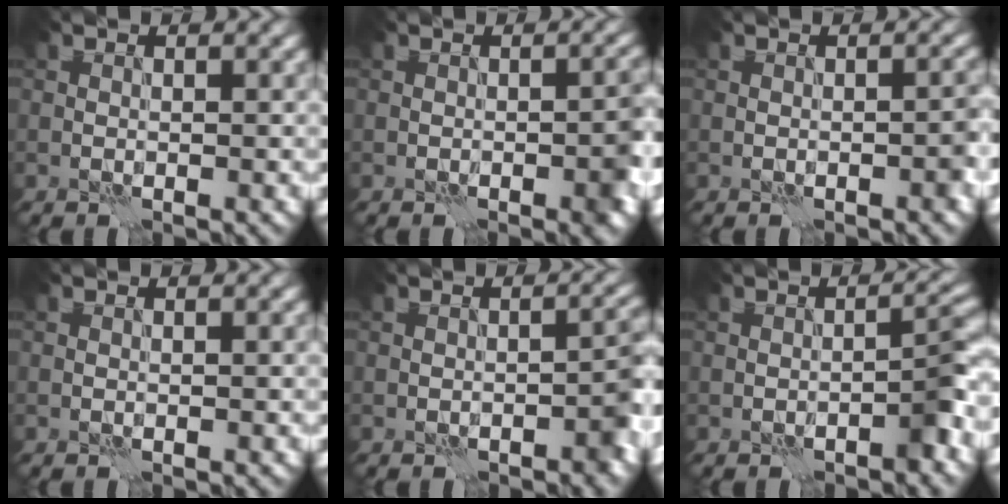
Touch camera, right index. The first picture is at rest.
{"total": 2.6, "force": [-1.1, 0.7, 2.3], "torque": [-0.030, 0.005, -0.018]}
{"total": 1.2, "force": [-0.6, 0.3, 1.1], "torque": [-0.016, 0.006, -0.009]}
{"total": 0.0}
{"total": 2.7, "force": [-1.3, 1.0, 2.1], "torque": [-0.024, 0.012, -0.018]}
{"total": 2.5, "force": [-1.4, 0.5, 2.0], "torque": [-0.027, 0.015, -0.025]}